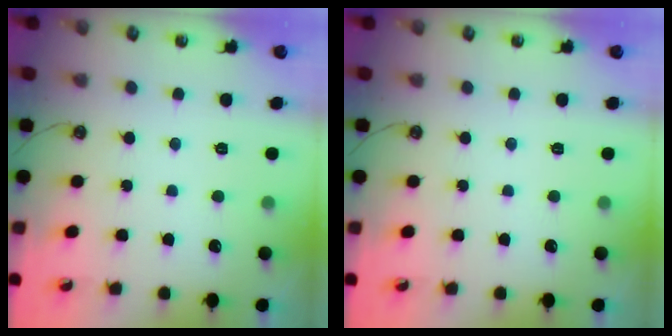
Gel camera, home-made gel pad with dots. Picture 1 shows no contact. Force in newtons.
{"total": 0.0}